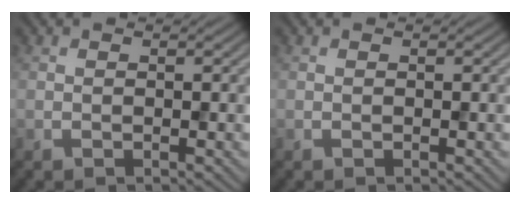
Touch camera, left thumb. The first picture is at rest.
{"total": 0.0}